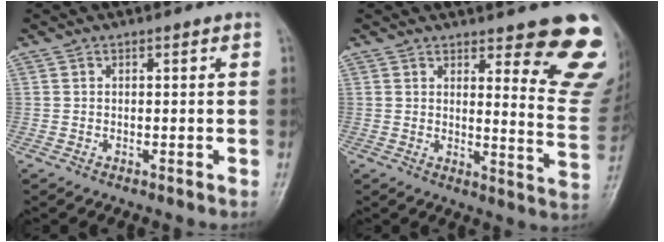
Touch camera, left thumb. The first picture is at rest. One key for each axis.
{"total": 14.1, "fx": 9.0, "fy": 3.8, "fz": 10.2, "tx": -0.074, "ty": -0.067, "tz": 0.099}